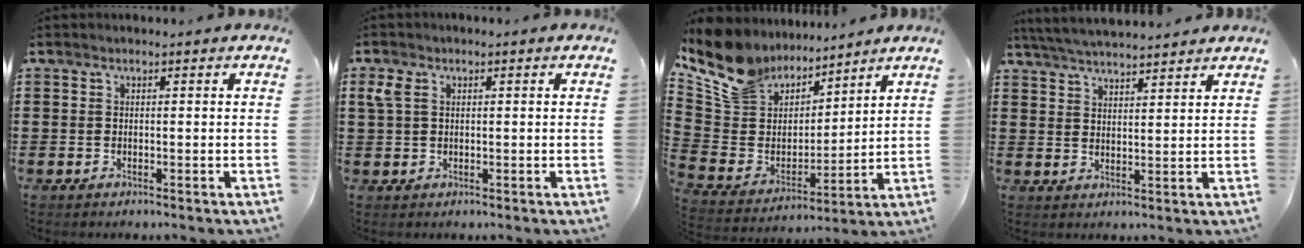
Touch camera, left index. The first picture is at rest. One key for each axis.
{"total": 2.5, "fx": 0.4, "fy": 1.6, "fz": 1.9, "tx": -0.057, "ty": 0.003, "tz": 0.001}
{"total": 11.0, "fx": 9.5, "fy": 5.2, "fz": 2.0, "tx": -0.101, "ty": -0.063, "tz": 0.179}
{"total": 4.3, "fx": 4.2, "fy": -0.1, "fz": 1.0, "tx": -0.033, "ty": -0.014, "tz": 0.076}